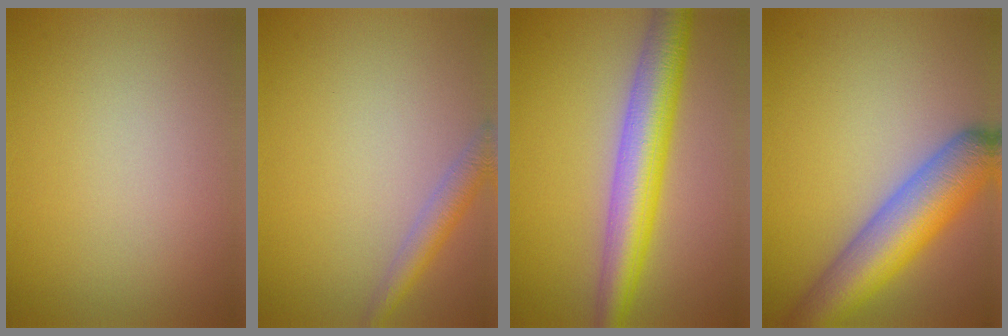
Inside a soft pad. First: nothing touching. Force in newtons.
{"total": 2.6, "press": 2.6, "slide": 0.2}
{"total": 6.8, "press": 6.8, "slide": 0.1}
{"total": 8.2, "press": 8.2, "slide": 0.3}